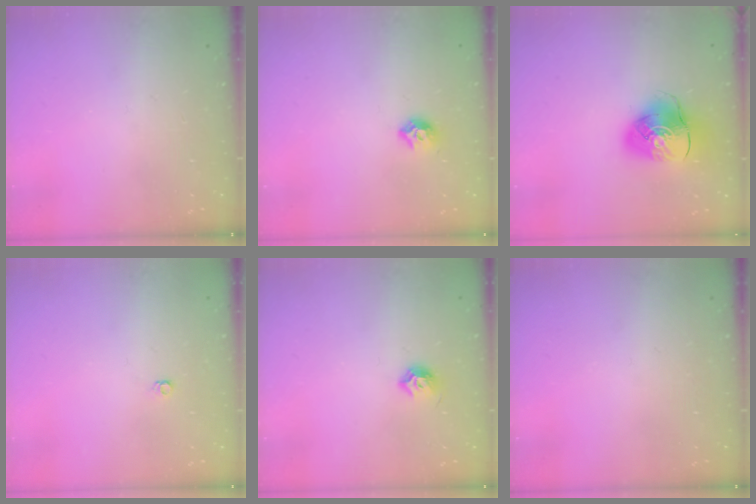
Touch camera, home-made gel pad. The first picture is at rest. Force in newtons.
{"total": 7.9, "press": 7.8, "slide": 1.0}
{"total": 12.6, "press": 12.5, "slide": 1.6}
{"total": 3.6, "press": 3.5, "slide": 0.6}
{"total": 6.8, "press": 6.7, "slide": 0.8}
{"total": 0.0}